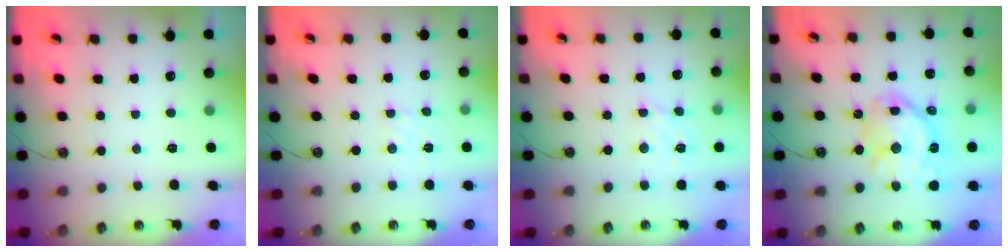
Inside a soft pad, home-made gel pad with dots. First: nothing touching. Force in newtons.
{"total": 2.2, "press": 2.1, "slide": 0.5}
{"total": 5.3, "press": 5.2, "slide": 1.0}
{"total": 16.0, "press": 16.0, "slide": 1.2}